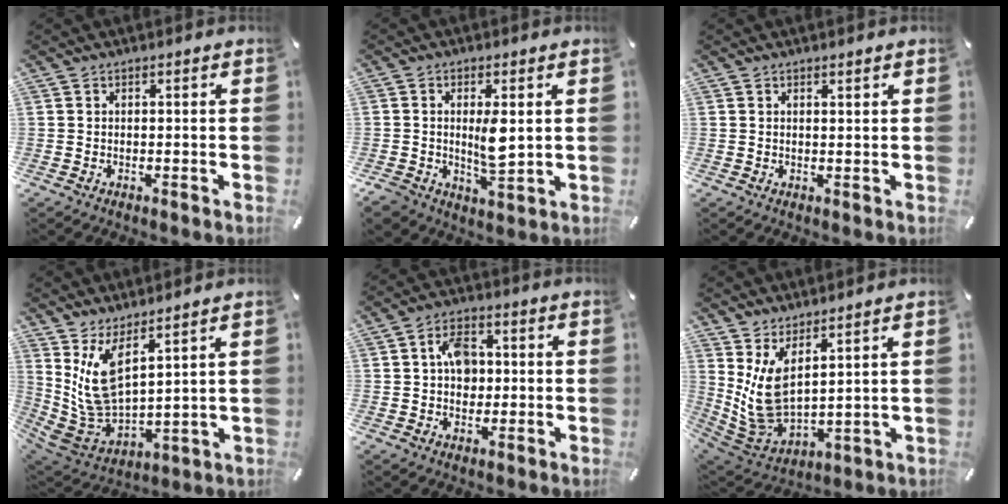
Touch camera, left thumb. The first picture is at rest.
{"total": 7.3, "force": [0.8, 4.0, 6.1], "torque": [-0.104, -0.010, 0.010]}
{"total": 0.9, "force": [0.8, 0.0, 0.3], "torque": [-0.005, -0.003, 0.016]}
{"total": 11.1, "force": [5.1, 6.0, 7.8], "torque": [-0.189, -0.044, 0.104]}
{"total": 7.1, "force": [0.5, 5.3, 4.7], "torque": [-0.068, 0.006, 0.008]}
{"total": 9.0, "force": [3.9, 4.9, 6.5], "torque": [-0.166, -0.039, 0.078]}